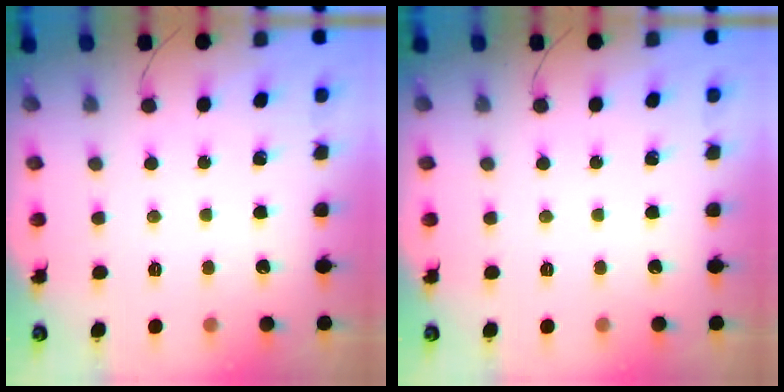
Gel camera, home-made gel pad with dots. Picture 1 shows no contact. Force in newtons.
{"total": 0.0}